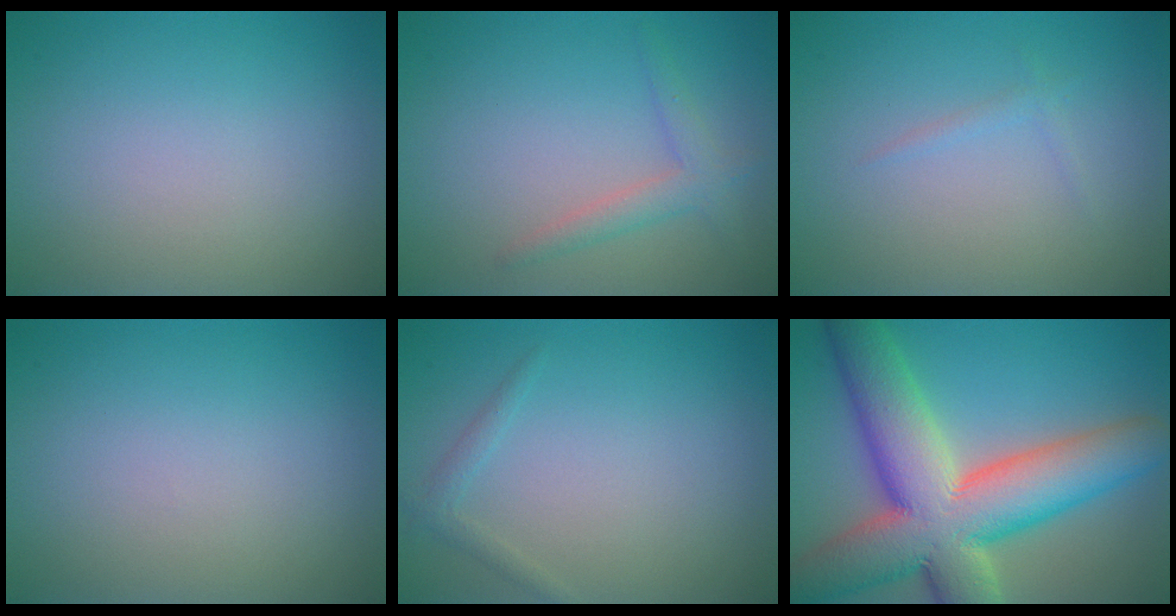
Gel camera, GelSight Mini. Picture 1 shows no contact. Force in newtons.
{"total": 2.1, "press": 2.1, "slide": 0.1}
{"total": 0.8, "press": 0.8, "slide": 0.0}
{"total": 0.0}
{"total": 1.1, "press": 1.1, "slide": 0.1}
{"total": 14.1, "press": 14.1, "slide": 1.1}